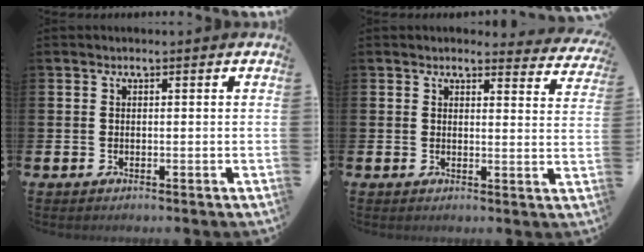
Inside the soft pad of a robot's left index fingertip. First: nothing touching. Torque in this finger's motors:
{"motor_torque": [0.63, -1.51, 0.34, 0.01]}